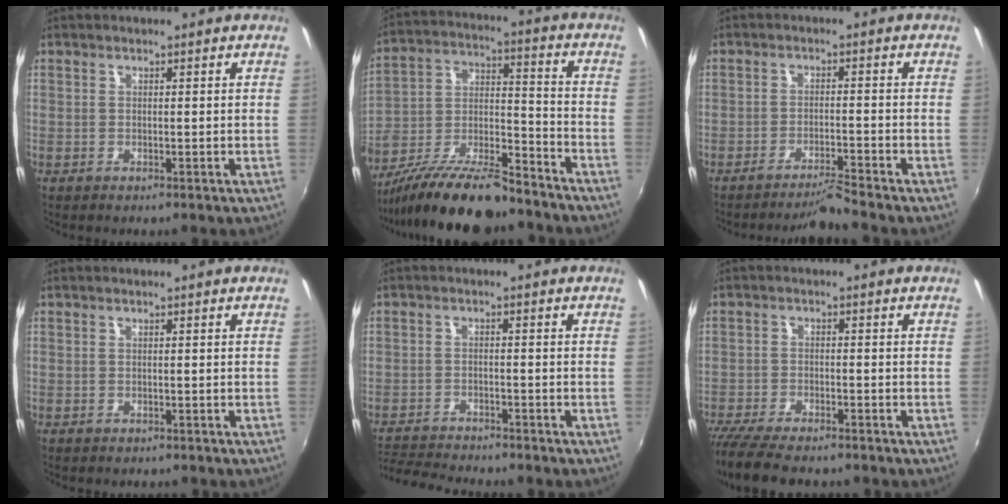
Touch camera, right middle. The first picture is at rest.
{"total": 19.8, "force": [-14.9, 5.5, 11.8], "torque": [-0.234, -0.023, -0.254]}
{"total": 4.0, "force": [-3.7, -1.6, 0.5], "torque": [-0.023, 0.006, -0.064]}
{"total": 1.1, "force": [-1.0, 0.4, 0.3], "torque": [-0.011, -0.003, -0.011]}
{"total": 9.2, "force": [-8.6, 1.2, 2.9], "torque": [-0.082, -0.013, -0.146]}
{"total": 11.9, "force": [-10.1, 2.6, 5.7], "torque": [-0.136, -0.039, -0.176]}